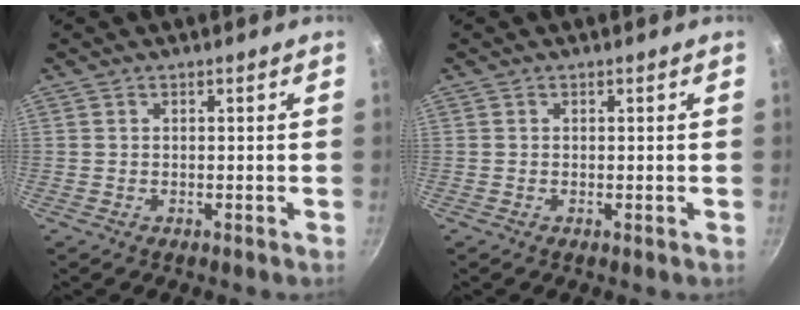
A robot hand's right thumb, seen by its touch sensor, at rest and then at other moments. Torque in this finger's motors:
{"motor_torque": [-0.26, -0.01, -0.26, -0.04, 0.03]}